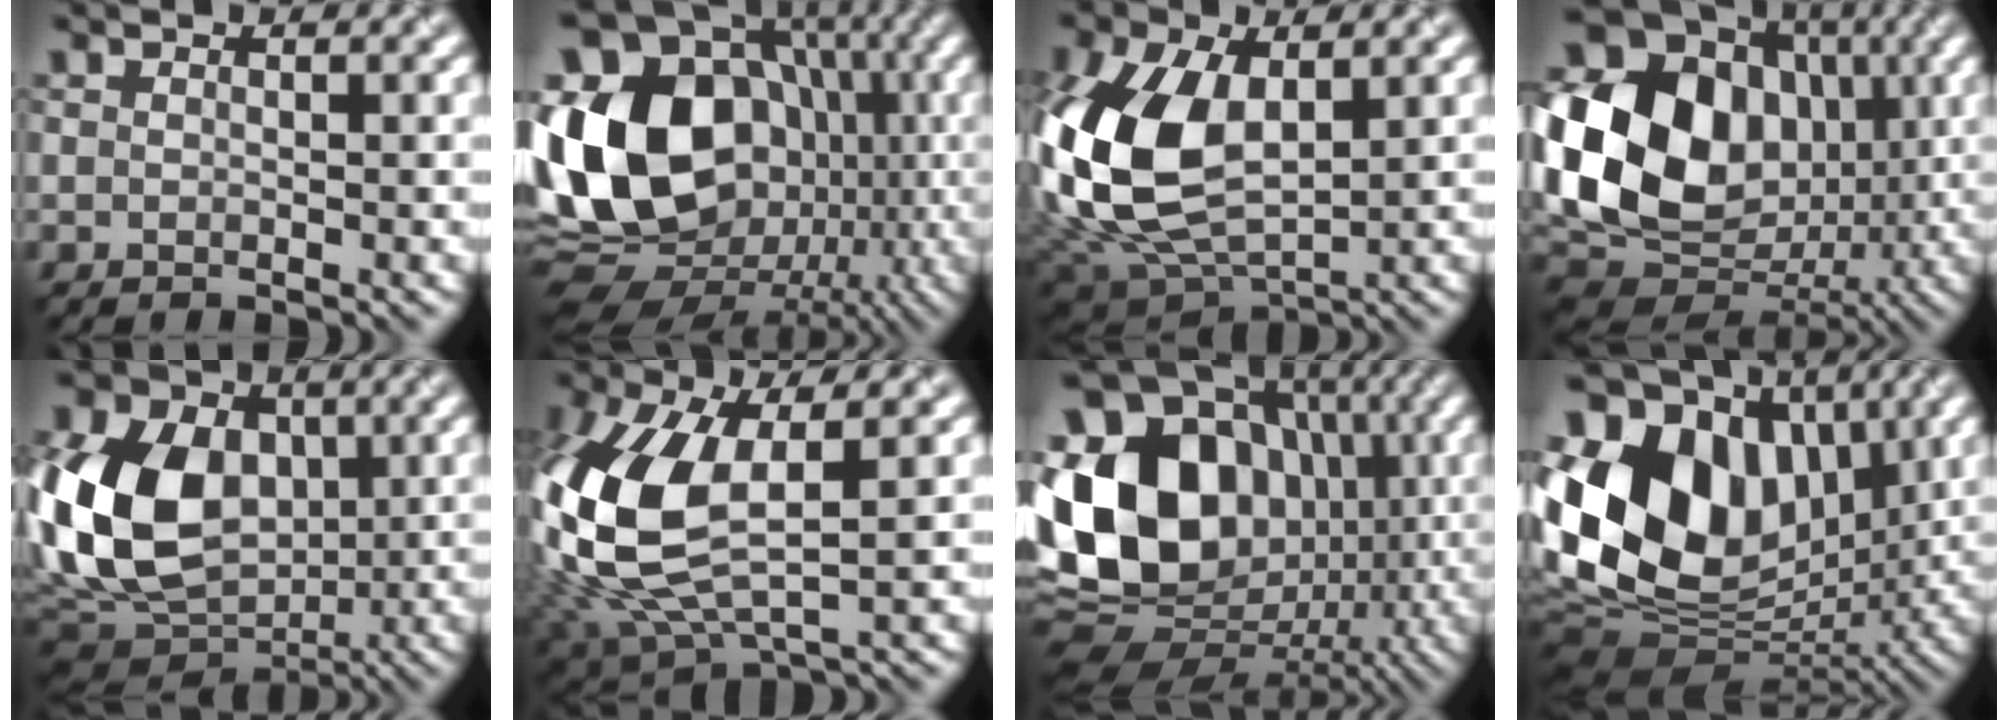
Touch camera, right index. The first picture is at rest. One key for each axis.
{"total": 19.0, "fx": 0.9, "fy": 14.8, "fz": 11.8, "tx": -0.216, "ty": 0.025, "tz": 0.022}
{"total": 12.9, "fx": 1.4, "fy": 8.1, "fz": 10.0, "tx": -0.262, "ty": -0.004, "tz": 0.027}
{"total": 18.8, "fx": 2.5, "fy": 14.8, "fz": 11.3, "tx": -0.230, "ty": 0.021, "tz": 0.047}
{"total": 14.1, "fx": 0.9, "fy": 10.5, "fz": 9.4, "tx": -0.219, "ty": 0.008, "tz": -0.003}
{"total": 11.0, "fx": 0.8, "fy": 6.1, "fz": 9.2, "tx": -0.235, "ty": -0.006, "tz": 0.020}
{"total": 16.7, "fx": 1.0, "fy": 13.3, "fz": 10.0, "tx": -0.195, "ty": 0.031, "tz": -0.004}
{"total": 16.8, "fx": 2.3, "fy": 12.6, "fz": 10.9, "tx": -0.217, "ty": 0.027, "tz": 0.046}